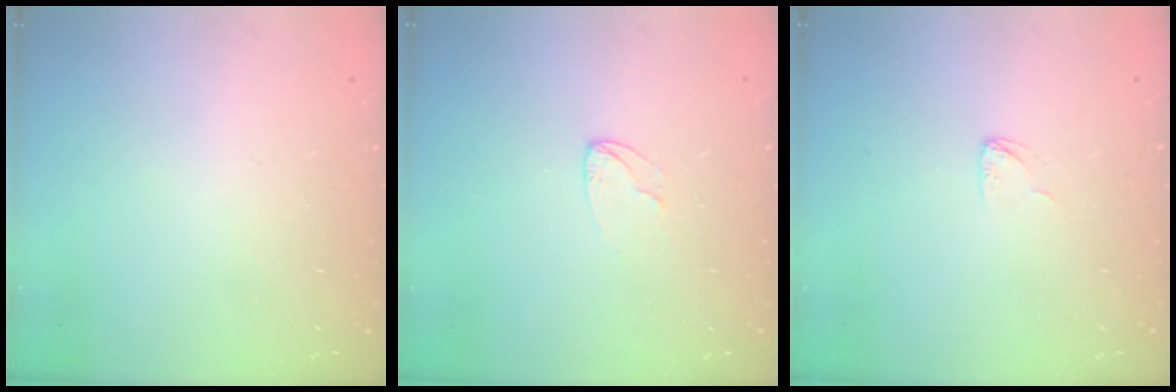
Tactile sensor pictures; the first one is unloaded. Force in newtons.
{"total": 4.2, "press": 4.2, "slide": 0.3}
{"total": 3.3, "press": 3.3, "slide": 0.2}